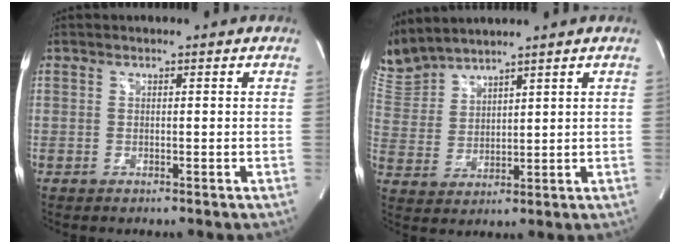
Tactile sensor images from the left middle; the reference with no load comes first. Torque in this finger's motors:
{"motor_torque": [0.49, -0.42, 0.29, 0.13]}